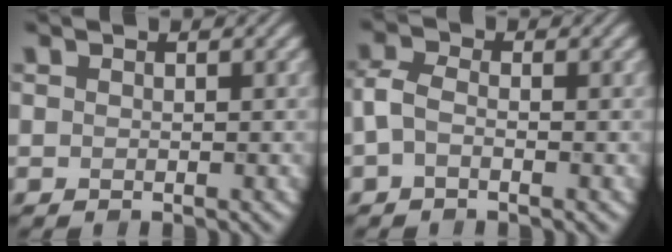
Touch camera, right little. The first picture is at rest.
{"total": 2.1, "force": [-1.0, 1.1, 1.6], "torque": [-0.041, 0.008, -0.023]}